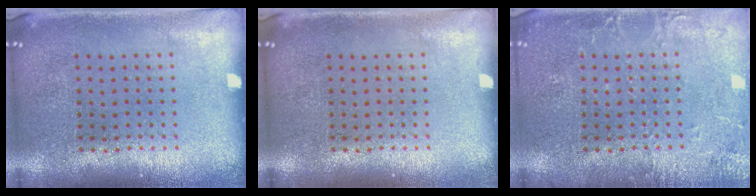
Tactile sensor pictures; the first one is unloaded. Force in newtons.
{"total": 0.0}
{"total": 2.8, "press": 2.8, "slide": 0.4}